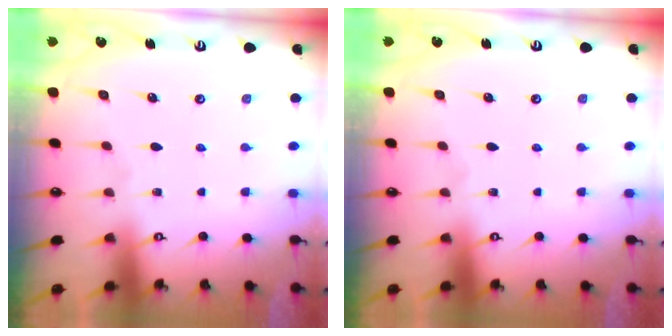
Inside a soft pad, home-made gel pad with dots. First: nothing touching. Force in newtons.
{"total": 0.0}